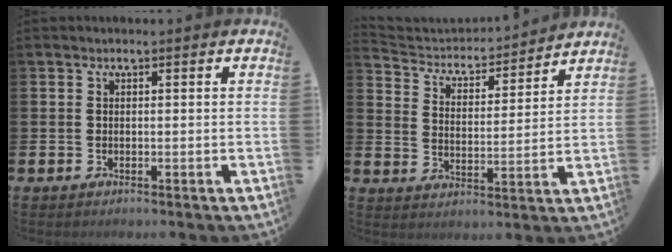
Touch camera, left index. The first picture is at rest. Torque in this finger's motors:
{"motor_torque": [0.61, -1.17, -0.02, -0.01]}